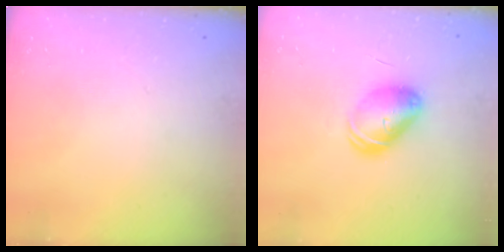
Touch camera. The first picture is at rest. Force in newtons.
{"total": 8.1, "press": 8.1, "slide": 0.7}